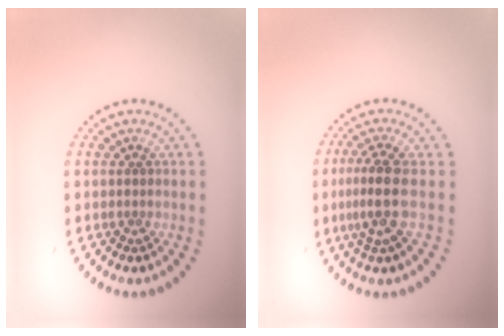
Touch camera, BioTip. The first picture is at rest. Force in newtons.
{"total": 3.3, "press": 2.8, "slide": 1.8}